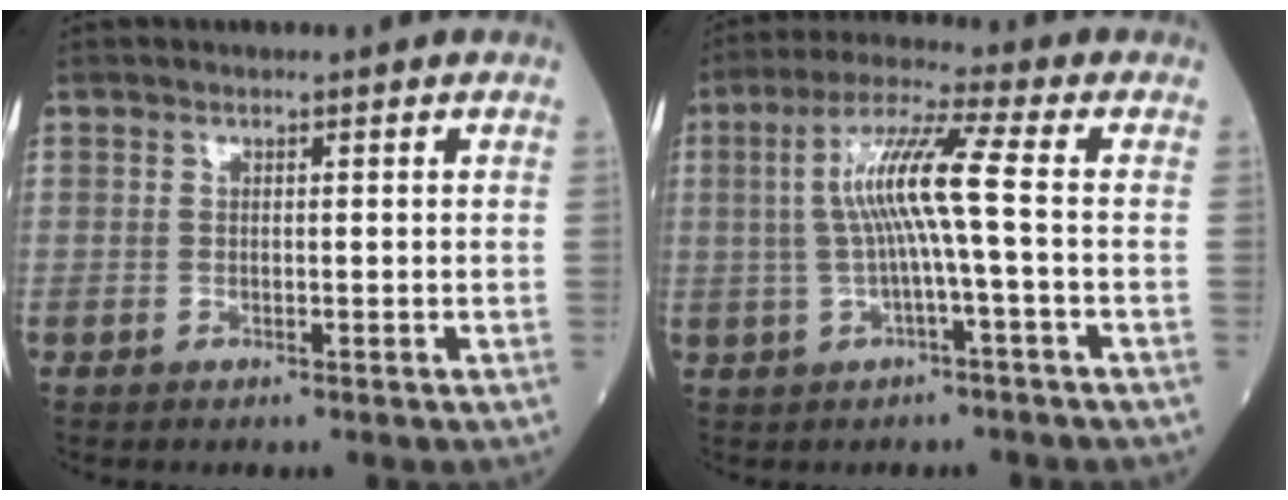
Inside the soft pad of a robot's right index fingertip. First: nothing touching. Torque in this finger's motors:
{"motor_torque": [1.48, 0.00, 0.73, 0.21]}